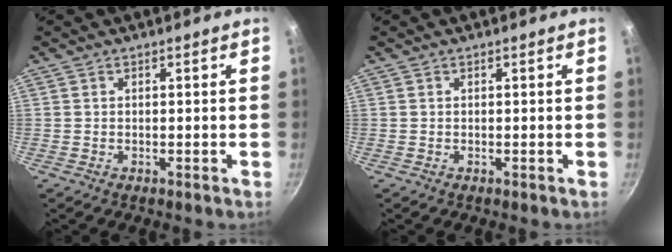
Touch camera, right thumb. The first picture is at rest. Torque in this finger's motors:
{"motor_torque": [0.00, 0.00, 0.00, 0.00, 0.00]}